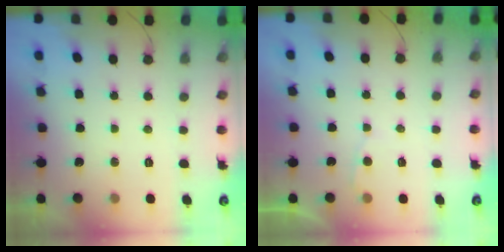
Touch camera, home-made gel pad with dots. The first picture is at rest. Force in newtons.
{"total": 2.3, "press": 2.3, "slide": 0.3}